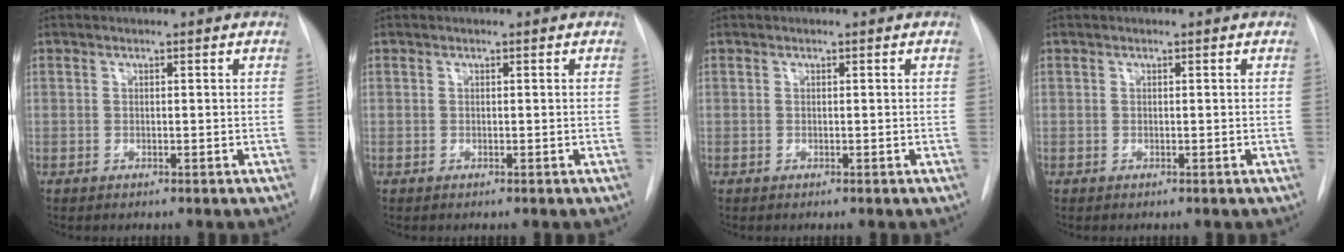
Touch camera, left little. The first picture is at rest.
{"total": 0.0}
{"total": 0.0}
{"total": 0.0}